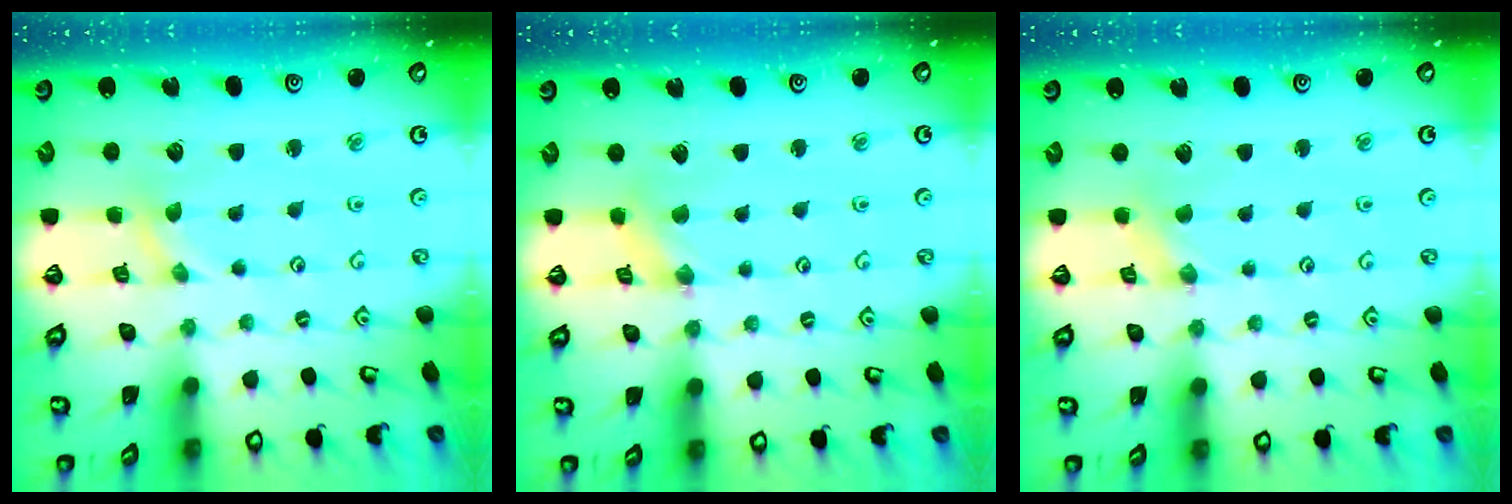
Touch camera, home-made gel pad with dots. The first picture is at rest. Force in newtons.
{"total": 1.4, "press": 1.3, "slide": 0.3}
{"total": 0.0}